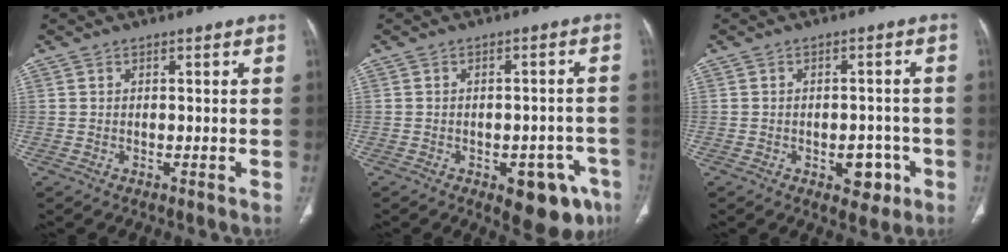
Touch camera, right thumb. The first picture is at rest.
{"total": 10.8, "force": [-5.7, 5.2, 7.6], "torque": [-0.061, 0.025, -0.066]}
{"total": 5.5, "force": [-2.2, 3.5, 3.6], "torque": [-0.022, 0.013, -0.022]}